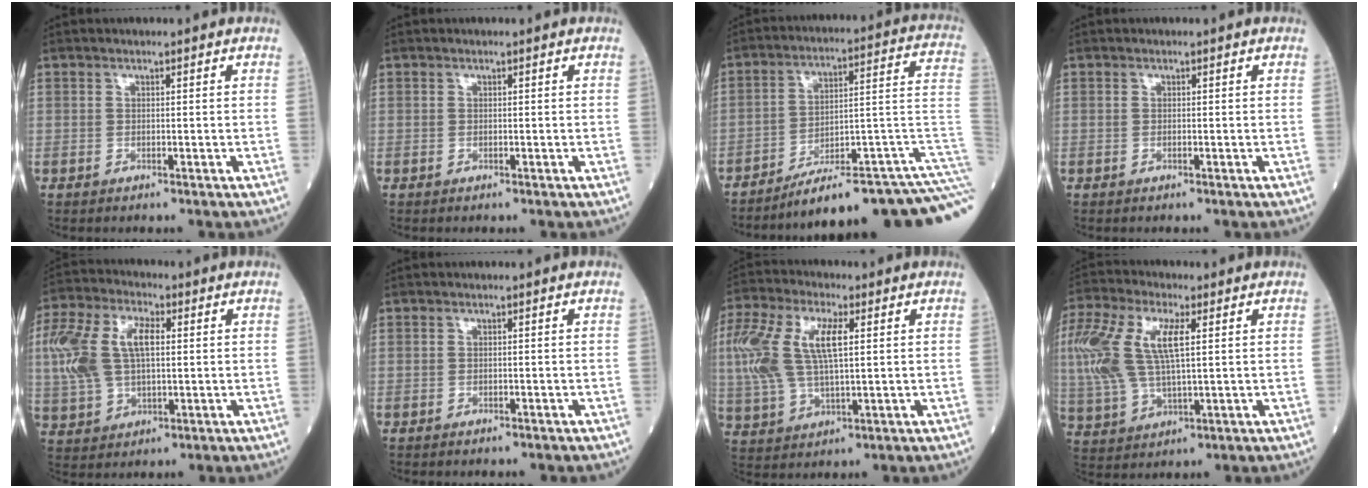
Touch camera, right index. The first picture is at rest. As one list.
[{"total": 0.0}, {"total": 22.9, "force": [-15.8, 1.6, 16.4], "torque": [-0.115, 0.047, -0.221]}, {"total": 0.0}, {"total": 13.6, "force": [2.2, 7.1, 11.3], "torque": [-0.268, 0.027, 0.049]}, {"total": 0.9, "force": [-0.8, 0.2, 0.4], "torque": [-0.006, -0.001, -0.011]}, {"total": 14.6, "force": [3.1, 5.8, 13.0], "torque": [-0.306, 0.023, 0.062]}, {"total": 16.6, "force": [3.9, 6.7, 14.7], "torque": [-0.354, 0.020, 0.074]}]